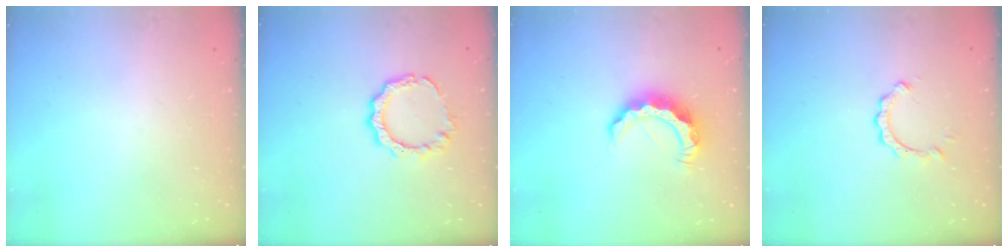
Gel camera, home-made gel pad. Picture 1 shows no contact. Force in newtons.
{"total": 8.8, "press": 8.8, "slide": 0.8}
{"total": 9.1, "press": 9.1, "slide": 0.6}
{"total": 2.8, "press": 2.7, "slide": 0.3}